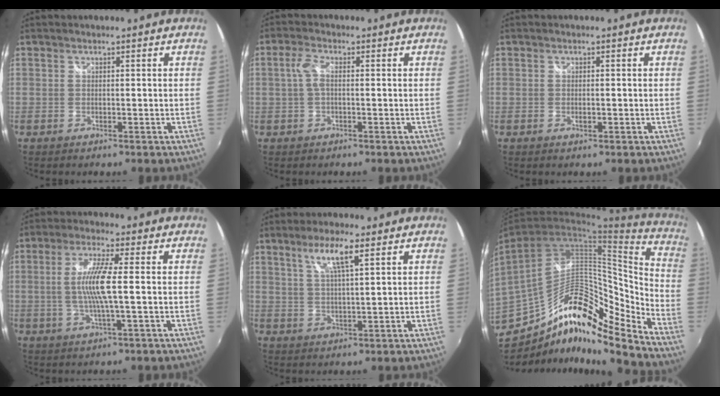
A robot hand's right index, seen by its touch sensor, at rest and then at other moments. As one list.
[{"total": 3.1, "force": [0.1, 1.1, 2.8], "torque": [-0.061, 0.005, 0.003]}, {"total": 0.9, "force": [-0.2, 0.5, 0.7], "torque": [-0.013, -0.002, -0.004]}, {"total": 8.0, "force": [-0.4, 0.1, 8.0], "torque": [-0.158, -0.002, -0.006]}, {"total": 6.1, "force": [3.2, 0.4, 5.2], "torque": [-0.097, 0.002, 0.059]}, {"total": 18.2, "force": [-12.2, 6.3, 11.9], "torque": [-0.236, -0.004, -0.218]}]